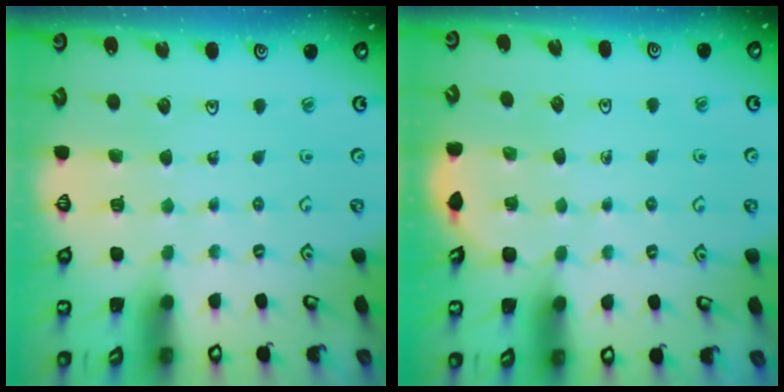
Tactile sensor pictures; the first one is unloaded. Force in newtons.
{"total": 2.6, "press": 2.4, "slide": 1.0}